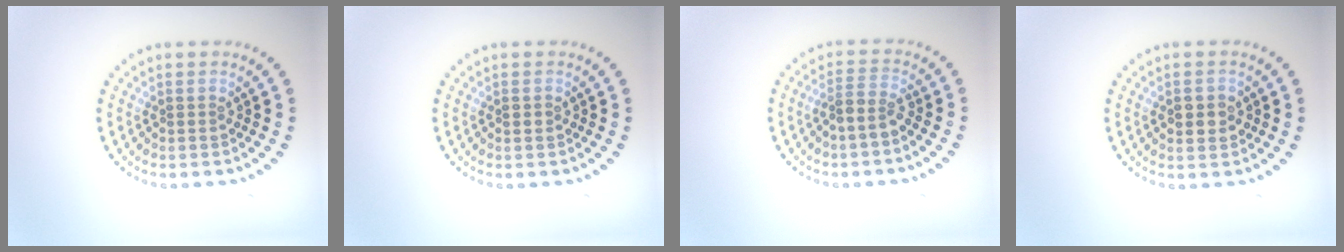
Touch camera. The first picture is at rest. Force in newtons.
{"total": 0.8, "press": 0.8, "slide": 0.2}
{"total": 2.3, "press": 1.7, "slide": 1.5}
{"total": 2.1, "press": 2.1, "slide": 0.2}